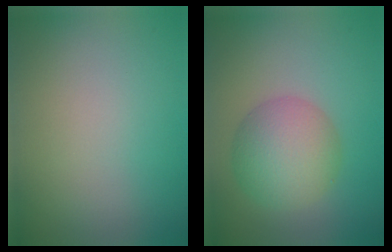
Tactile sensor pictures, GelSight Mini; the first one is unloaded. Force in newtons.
{"total": 5.7, "press": 5.7, "slide": 0.1}